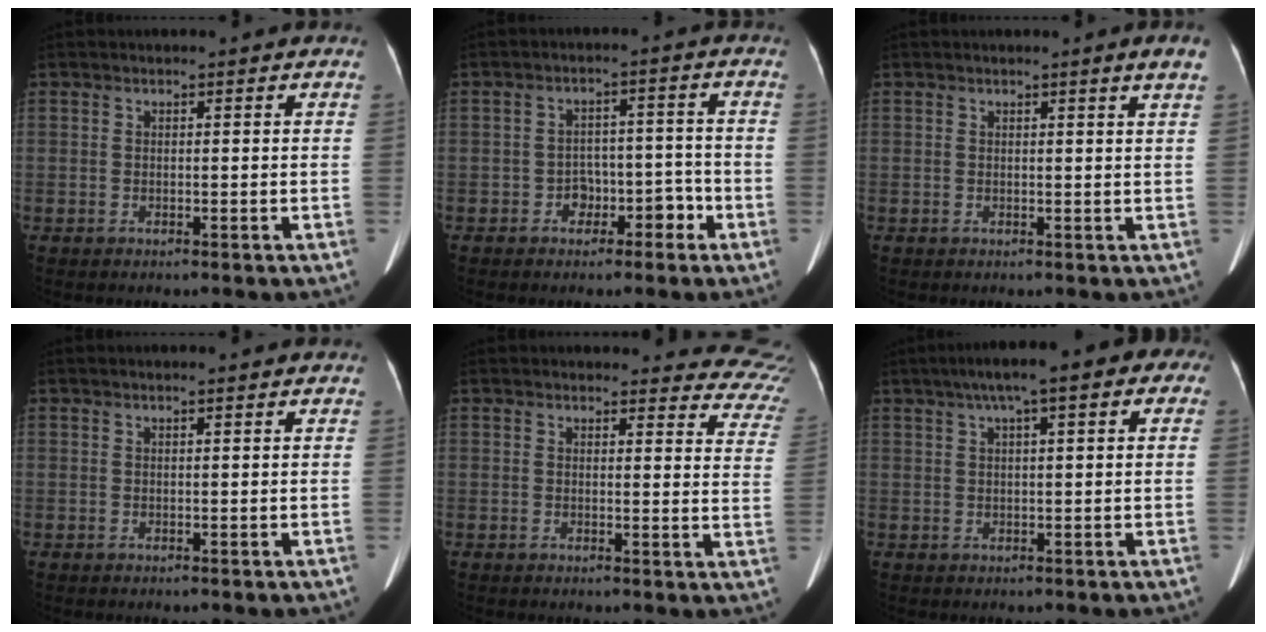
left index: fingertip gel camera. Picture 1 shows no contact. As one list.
[{"total": 4.4, "force": [-2.4, 3.0, 2.2], "torque": [-0.021, 0.027, -0.034]}, {"total": 2.0, "force": [1.3, -0.6, 1.3], "torque": [-0.018, -0.006, 0.017]}, {"total": 1.0, "force": [0.9, 0.0, 0.5], "torque": [-0.009, 0.014, 0.016]}, {"total": 14.4, "force": [14.1, 3.0, 0.8], "torque": [0.049, -0.092, 0.103]}, {"total": 10.1, "force": [5.1, 2.5, 8.3], "torque": [-0.114, 0.046, 0.065]}]